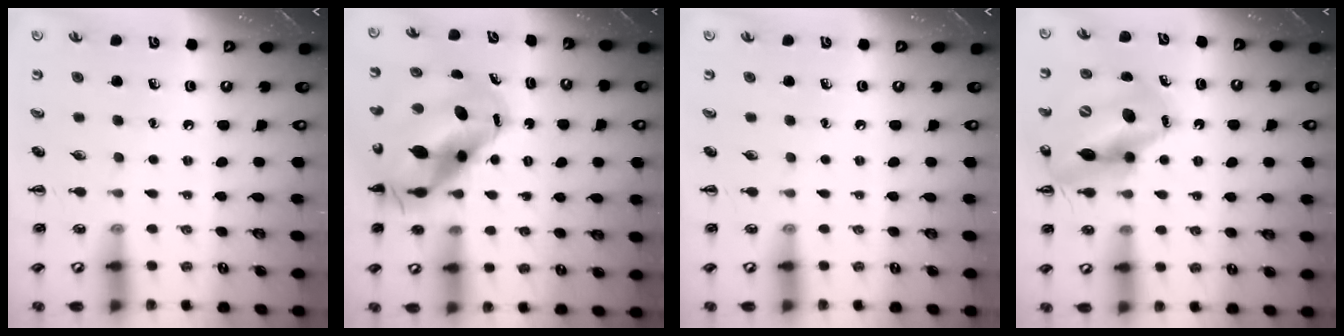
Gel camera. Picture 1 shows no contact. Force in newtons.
{"total": 14.1, "press": 13.5, "slide": 4.0}
{"total": 0.0}
{"total": 15.8, "press": 15.0, "slide": 4.7}